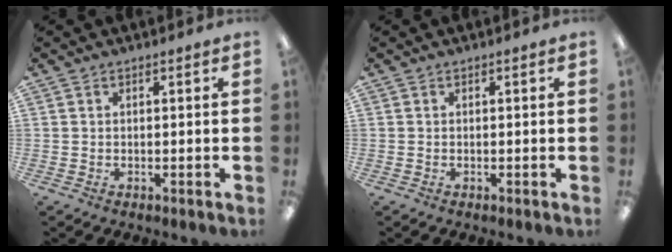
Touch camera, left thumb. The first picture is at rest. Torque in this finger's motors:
{"motor_torque": [0.00, 0.00, 0.00, 0.00, 0.00]}